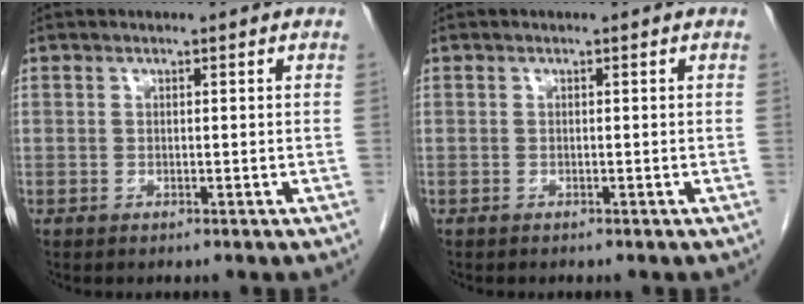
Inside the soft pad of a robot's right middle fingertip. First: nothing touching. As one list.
[{"total": 0.0}]